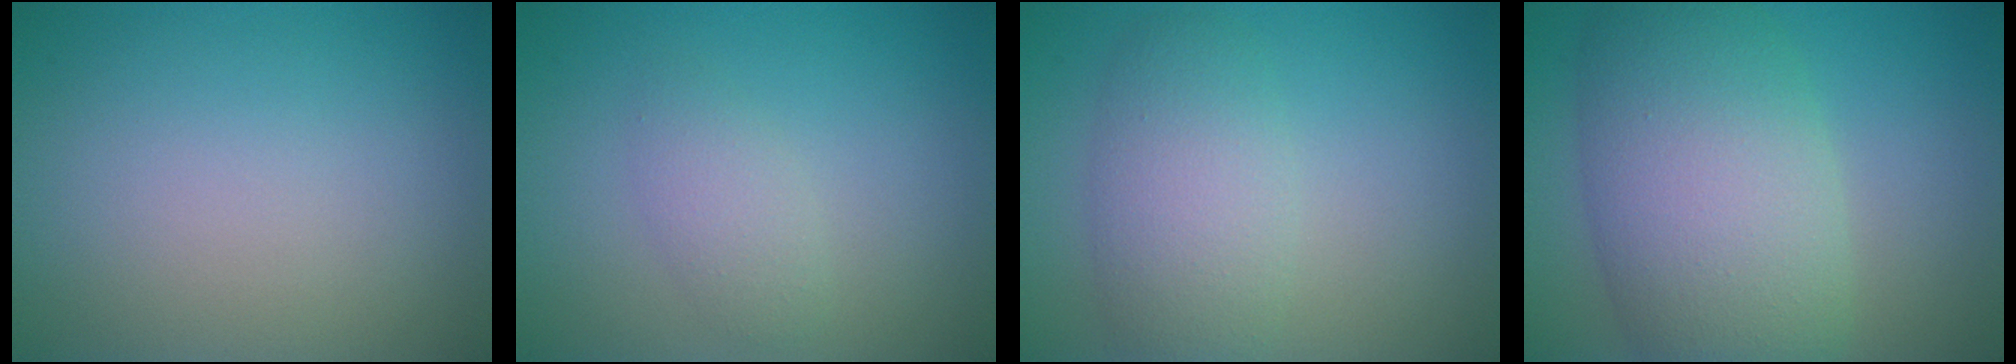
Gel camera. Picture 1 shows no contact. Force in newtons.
{"total": 1.9, "press": 1.9, "slide": 0.1}
{"total": 4.5, "press": 4.5, "slide": 0.2}
{"total": 10.0, "press": 10.0, "slide": 0.5}